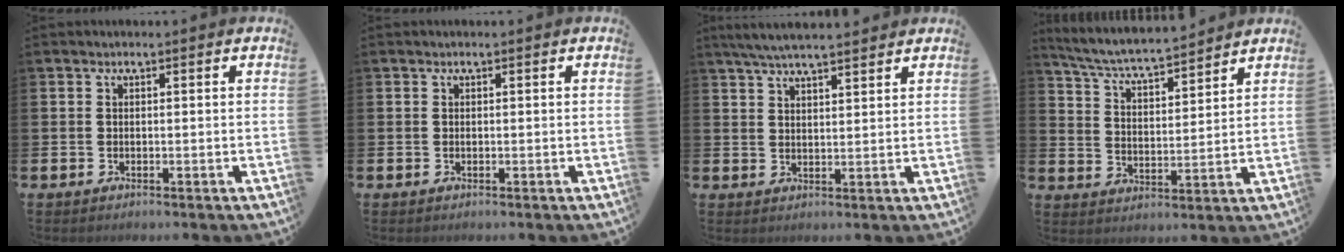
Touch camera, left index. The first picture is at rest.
{"total": 0.0}
{"total": 5.2, "force": [4.8, 0.6, 1.9], "torque": [-0.047, -0.012, 0.088]}
{"total": 5.9, "force": [5.6, 0.3, 1.7], "torque": [-0.060, -0.040, 0.095]}